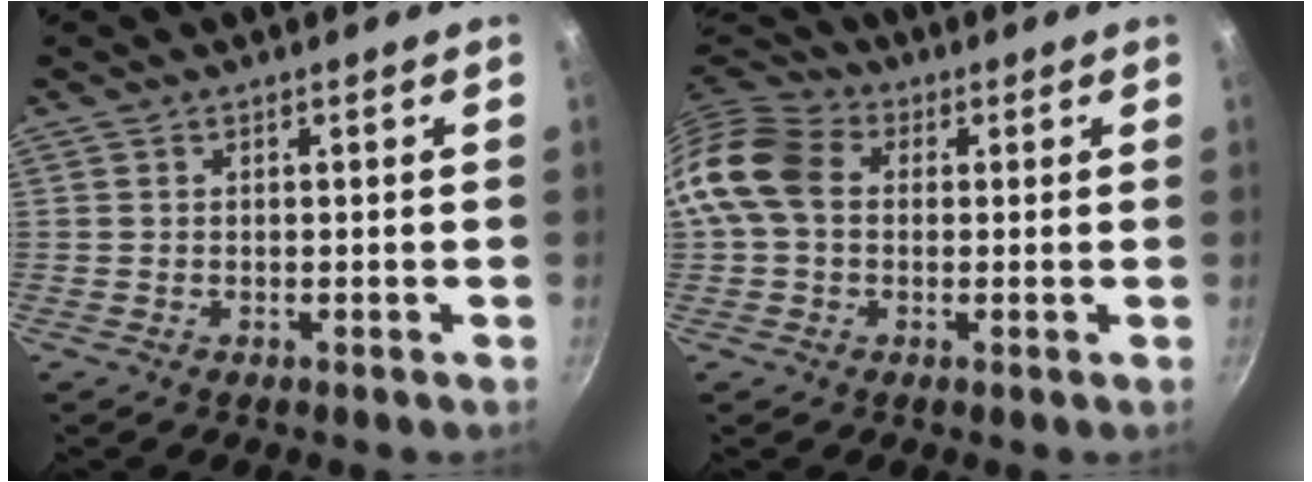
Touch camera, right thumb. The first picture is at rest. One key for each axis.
{"total": 11.5, "fx": 0.8, "fy": 8.8, "fz": 7.4, "tx": -0.120, "ty": 0.024, "tz": -0.006}